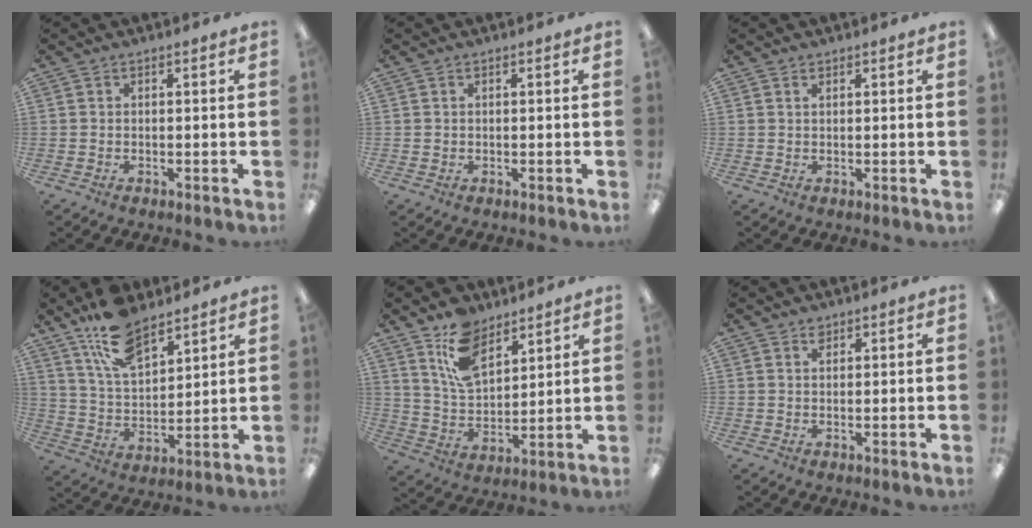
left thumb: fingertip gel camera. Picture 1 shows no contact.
{"total": 0.6, "force": [0.3, 0.4, 0.1], "torque": [-0.003, 0.004, 0.005]}
{"total": 1.1, "force": [0.8, 0.6, 0.4], "torque": [-0.011, 0.000, 0.015]}
{"total": 14.2, "force": [10.1, 6.6, 7.5], "torque": [-0.139, -0.045, 0.186]}
{"total": 12.9, "force": [8.4, 7.0, 6.8], "torque": [-0.132, -0.031, 0.159]}
{"total": 1.5, "force": [1.2, 0.7, 0.5], "torque": [-0.003, -0.005, 0.022]}